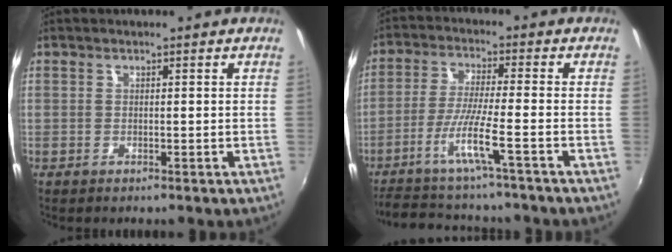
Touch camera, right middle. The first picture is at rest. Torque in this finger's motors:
{"motor_torque": [1.07, -1.07, 0.37, 0.13]}